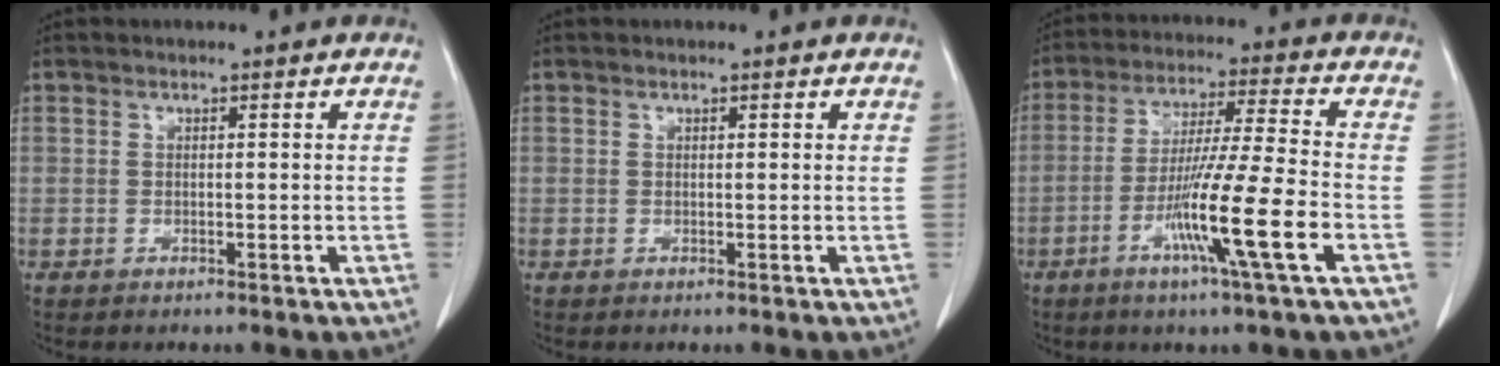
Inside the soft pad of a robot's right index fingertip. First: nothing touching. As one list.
[{"total": 0.0}, {"total": 13.0, "force": [-4.9, -1.5, 12.0], "torque": [-0.221, -0.019, -0.093]}]